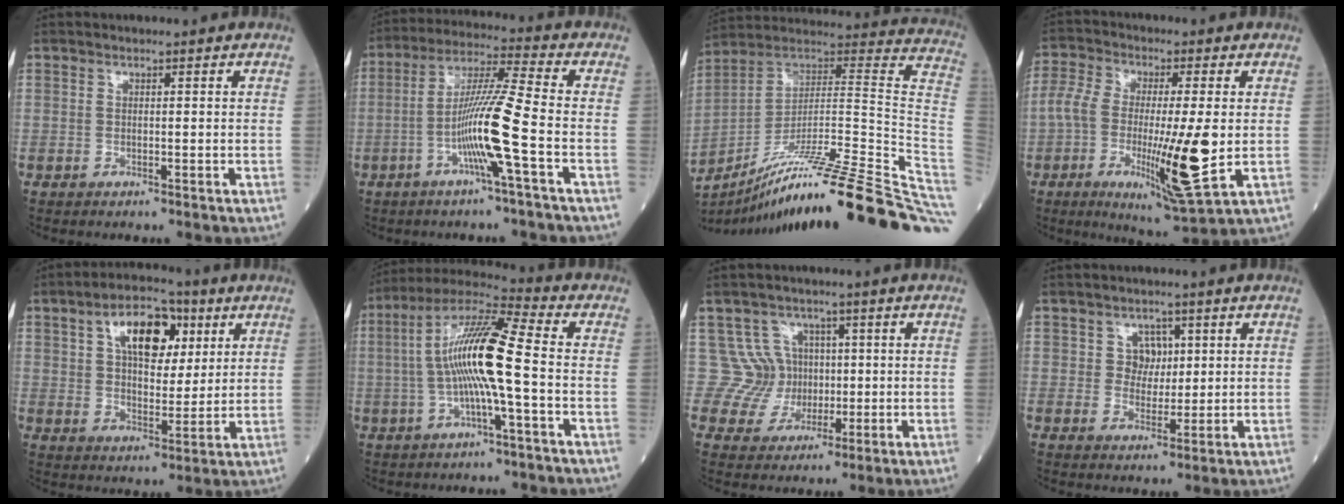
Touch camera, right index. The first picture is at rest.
{"total": 10.7, "force": [-3.5, -1.3, 10.0], "torque": [-0.192, 0.003, -0.070]}
{"total": 34.1, "force": [-23.7, -1.0, 24.5], "torque": [-0.232, -0.008, -0.362]}
{"total": 14.3, "force": [-2.3, 2.4, 13.9], "torque": [-0.250, -0.016, -0.037]}
{"total": 11.0, "force": [4.6, 5.7, 8.3], "torque": [-0.139, 0.022, 0.077]}
{"total": 13.4, "force": [-1.0, 0.5, 13.3], "torque": [-0.259, 0.020, -0.026]}
{"total": 6.3, "force": [1.1, 6.1, -0.6], "torque": [0.028, 0.018, 0.024]}
{"total": 3.6, "force": [1.2, 3.1, 1.4], "torque": [-0.015, 0.005, 0.019]}